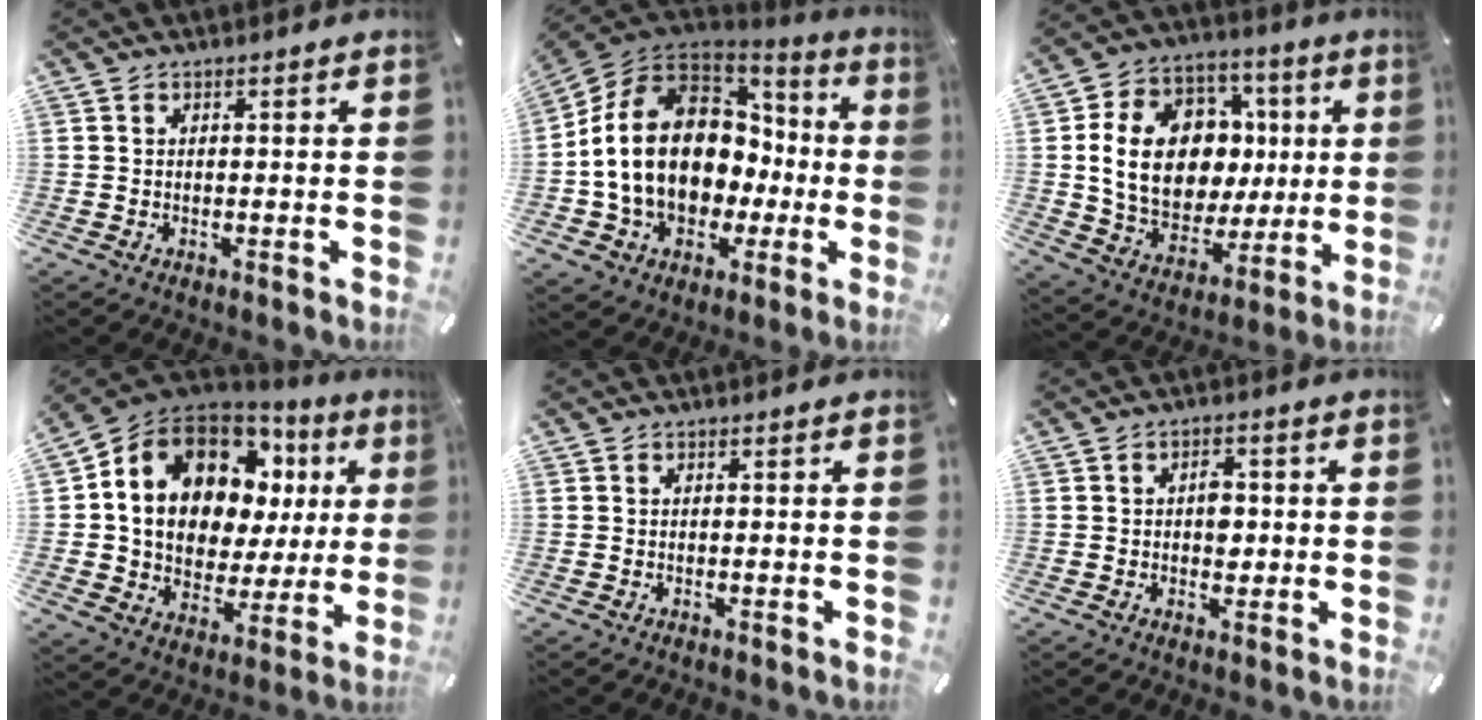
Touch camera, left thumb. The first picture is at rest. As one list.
[{"total": 18.5, "force": [0.1, 14.4, 11.5], "torque": [-0.248, -0.006, 0.006]}, {"total": 19.0, "force": [1.9, 15.0, 11.5], "torque": [-0.228, 0.002, 0.045]}, {"total": 16.3, "force": [6.7, 11.7, 9.2], "torque": [-0.167, -0.047, 0.119]}, {"total": 0.0}, {"total": 4.2, "force": [0.0, 3.0, 2.9], "torque": [-0.026, -0.004, -0.009]}]